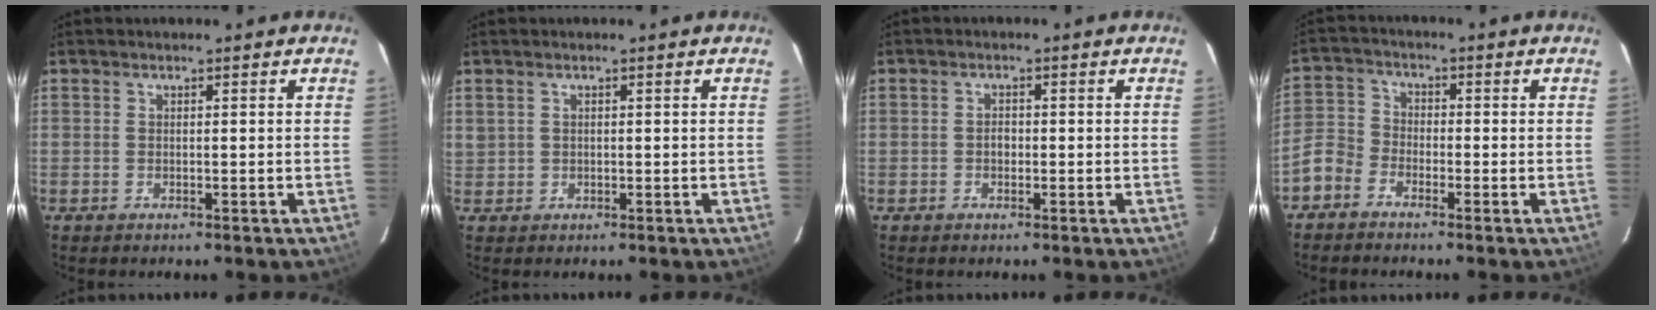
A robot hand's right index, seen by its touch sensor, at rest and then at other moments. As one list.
[{"total": 1.6, "force": [0.7, 1.3, 0.5], "torque": [-0.008, 0.005, 0.018]}, {"total": 1.4, "force": [-0.3, 1.2, 0.8], "torque": [-0.013, 0.005, -0.006]}, {"total": 5.4, "force": [-3.6, 3.7, 1.4], "torque": [-0.029, 0.015, -0.086]}]